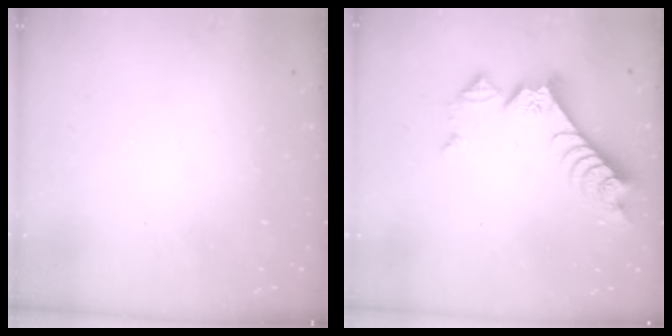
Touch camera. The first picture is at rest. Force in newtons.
{"total": 9.4, "press": 9.3, "slide": 1.2}